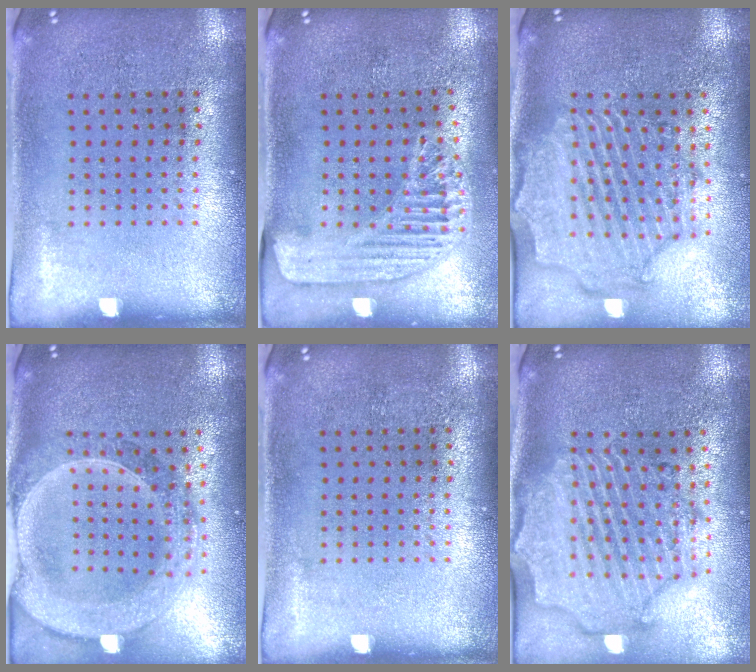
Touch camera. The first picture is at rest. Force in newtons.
{"total": 1.6, "press": 1.6, "slide": 0.4}
{"total": 2.5, "press": 2.2, "slide": 1.1}
{"total": 2.8, "press": 2.4, "slide": 1.3}
{"total": 0.0}
{"total": 2.9, "press": 2.6, "slide": 1.3}